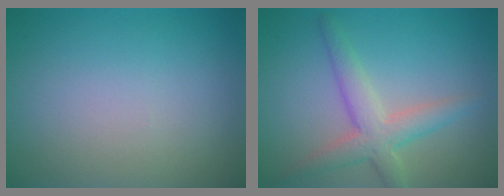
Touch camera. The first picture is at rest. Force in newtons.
{"total": 3.8, "press": 3.8, "slide": 0.2}